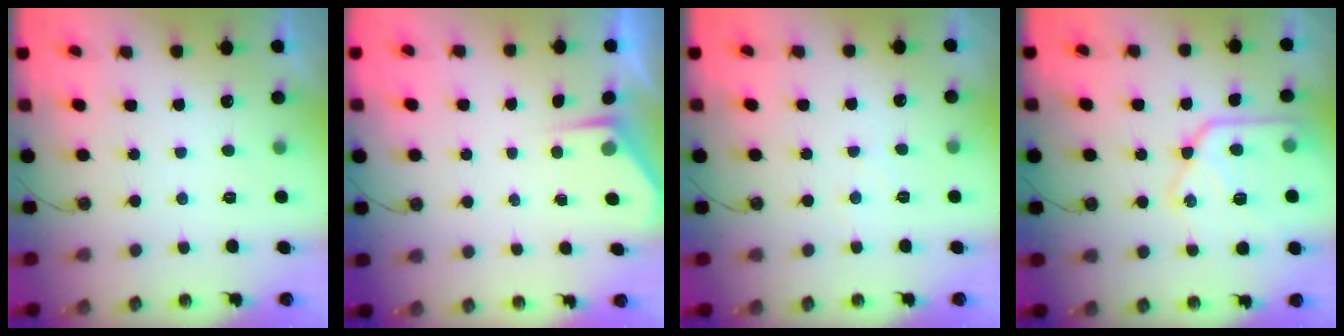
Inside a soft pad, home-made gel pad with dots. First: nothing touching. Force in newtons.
{"total": 2.7, "press": 2.7, "slide": 0.3}
{"total": 4.1, "press": 4.0, "slide": 0.7}
{"total": 16.8, "press": 16.8, "slide": 0.8}